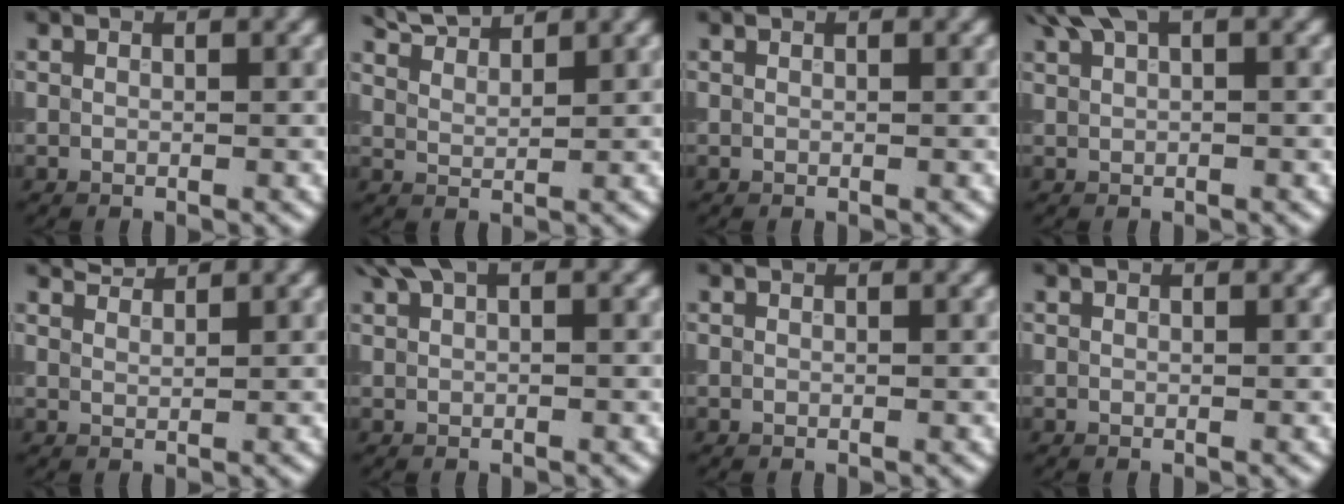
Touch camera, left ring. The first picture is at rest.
{"total": 3.4, "force": [3.2, 0.5, 0.9], "torque": [-0.017, 0.006, 0.058]}
{"total": 0.0}
{"total": 2.9, "force": [1.9, 0.8, 2.0], "torque": [-0.037, 0.012, 0.039]}
{"total": 1.7, "force": [1.7, 0.1, 0.3], "torque": [-0.007, 0.001, 0.028]}
{"total": 2.4, "force": [1.6, 0.7, 1.6], "torque": [-0.028, 0.009, 0.031]}
{"total": 0.0}
{"total": 0.0}